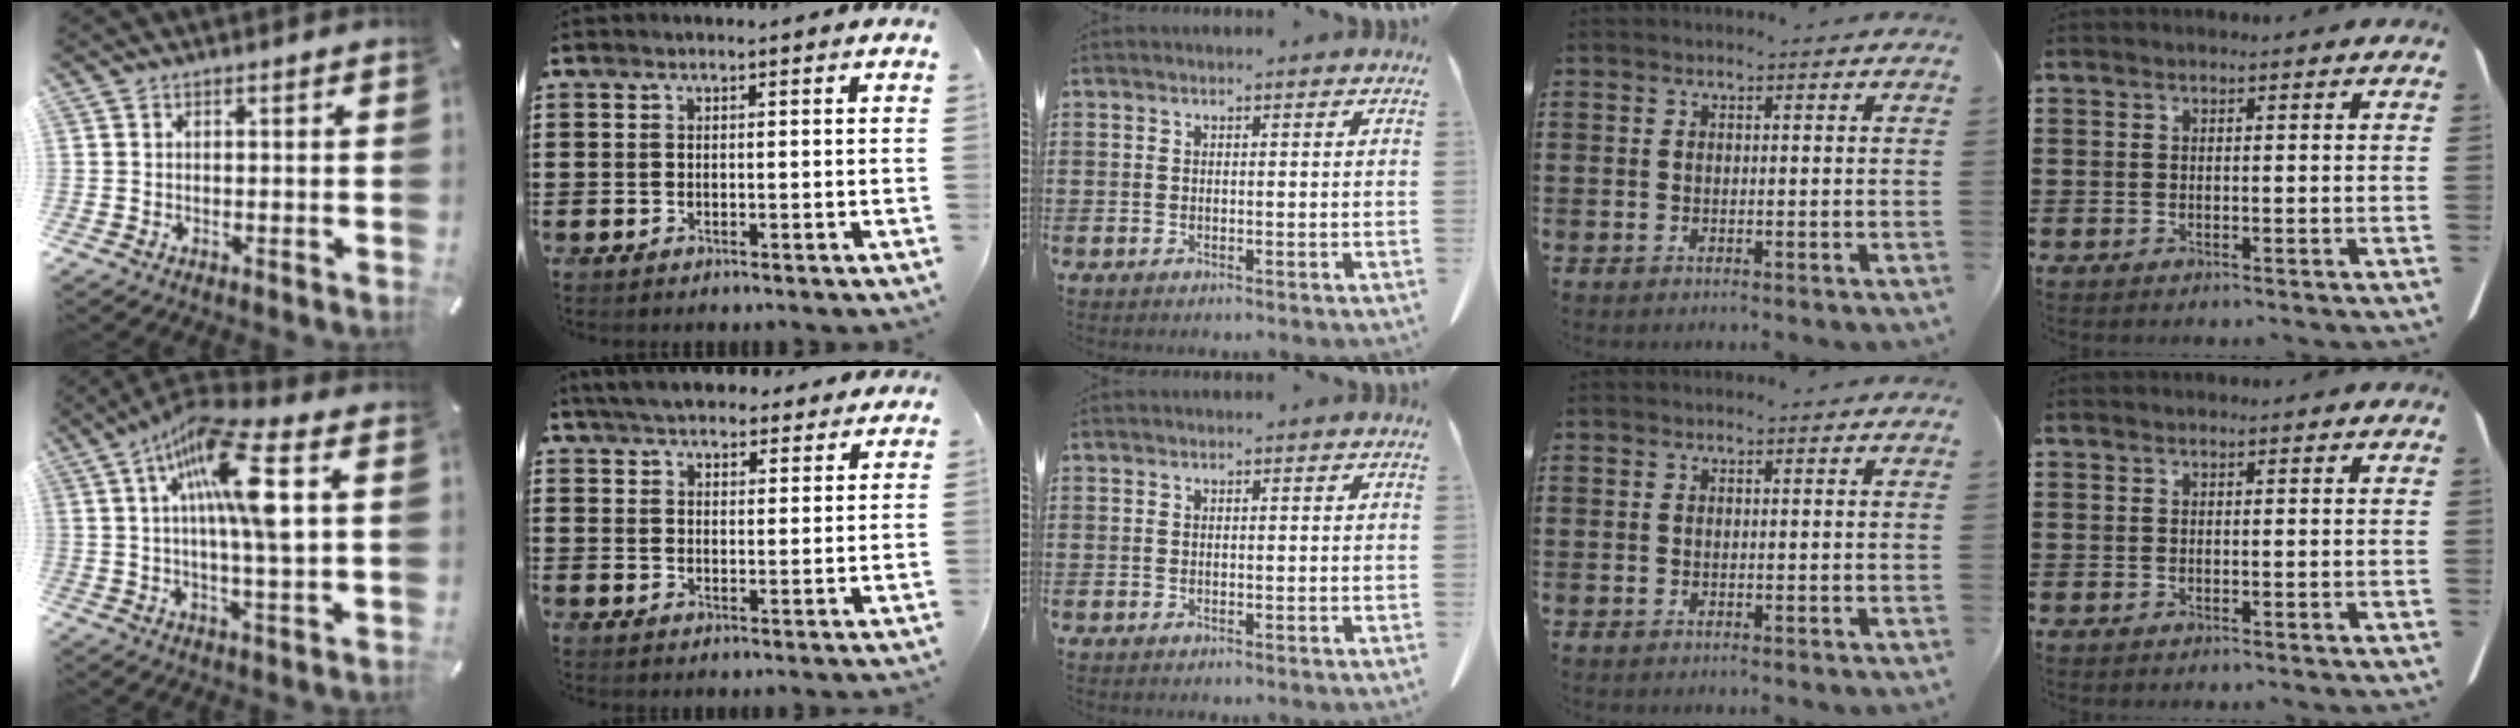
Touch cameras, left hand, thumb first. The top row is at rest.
{"thumb": {"total": 16.7, "force": [4.7, 3.8, 15.5], "torque": [-0.285, -0.010, 0.066]}, "index": {"total": 5.4, "force": [5.2, 1.1, 1.2], "torque": [-0.042, -0.015, 0.095]}}